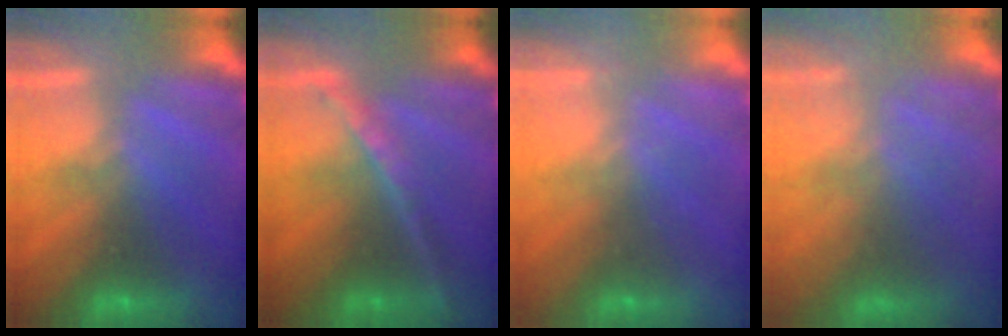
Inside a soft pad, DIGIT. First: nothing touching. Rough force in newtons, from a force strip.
{"total": 2.4}
{"total": 2.1}
{"total": 6.1}